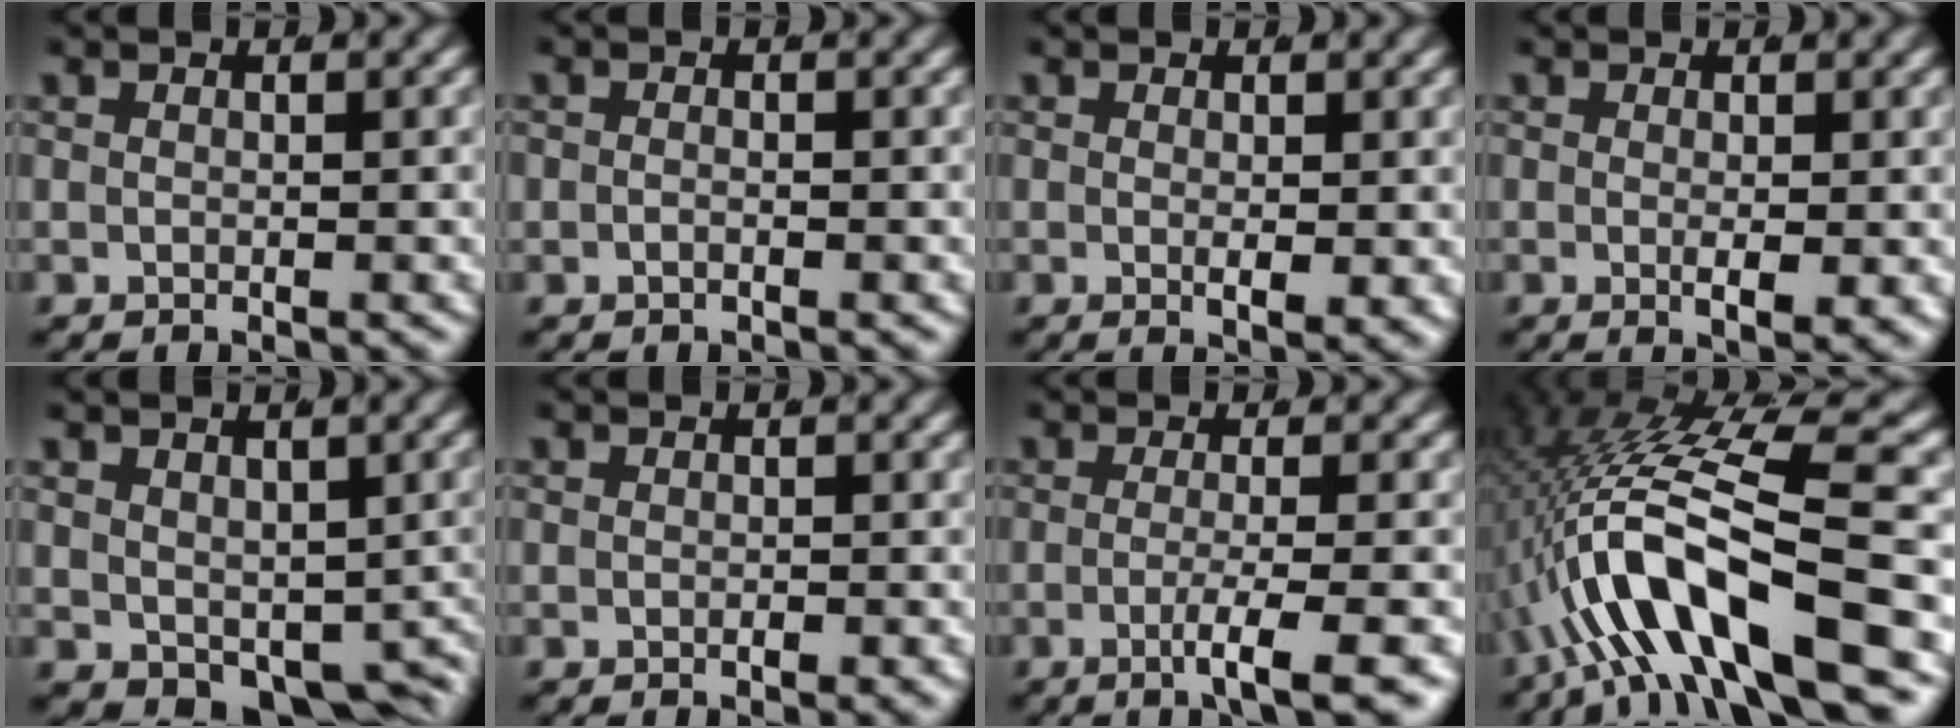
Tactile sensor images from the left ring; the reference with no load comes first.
{"total": 0.8, "force": [-0.2, 0.6, 0.5], "torque": [-0.010, 0.002, -0.006]}
{"total": 2.0, "force": [-0.1, 0.3, 2.0], "torque": [-0.030, -0.013, 0.004]}
{"total": 2.5, "force": [-0.4, 0.3, 2.5], "torque": [-0.039, -0.014, 0.000]}
{"total": 5.3, "force": [-2.8, 2.8, 3.4], "torque": [-0.049, -0.036, -0.019]}
{"total": 0.8, "force": [-0.3, 0.3, 0.6], "torque": [-0.010, 0.001, -0.006]}
{"total": 4.7, "force": [-2.7, -0.2, 3.9], "torque": [-0.064, -0.017, -0.037]}
{"total": 11.0, "force": [-1.2, 3.9, 10.2], "torque": [-0.204, -0.002, -0.012]}